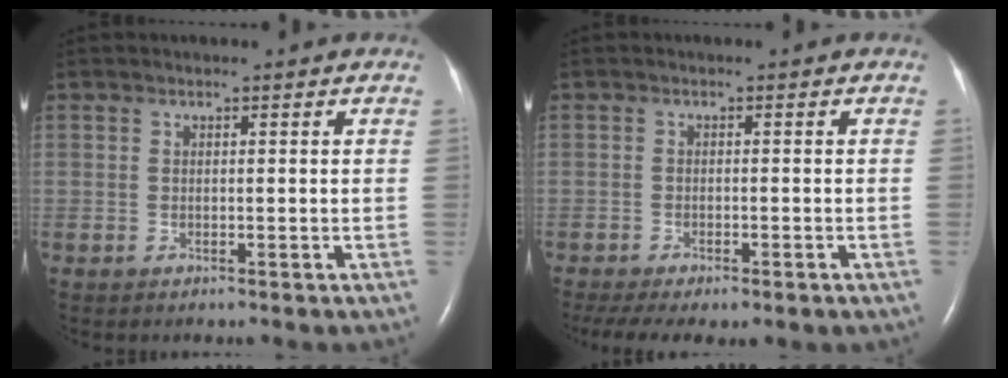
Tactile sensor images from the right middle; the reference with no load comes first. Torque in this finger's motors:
{"motor_torque": [1.10, -1.04, 0.15, 0.04]}